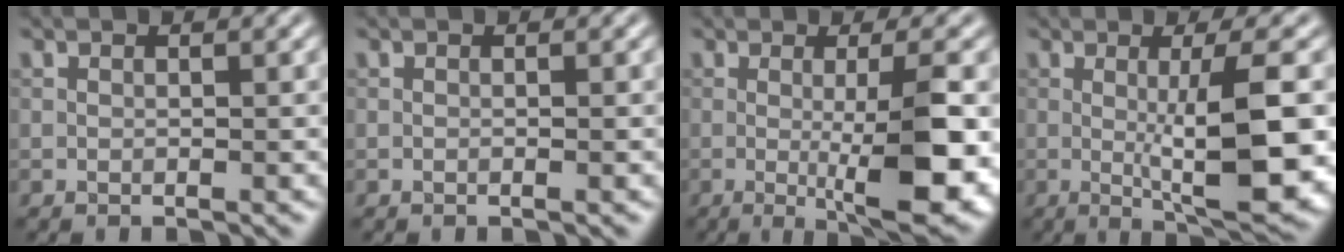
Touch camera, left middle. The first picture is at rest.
{"total": 0.0}
{"total": 8.8, "force": [-1.2, 1.8, 8.5], "torque": [-0.118, -0.013, -0.013]}
{"total": 8.6, "force": [-0.3, 1.7, 8.4], "torque": [-0.122, -0.008, 0.002]}